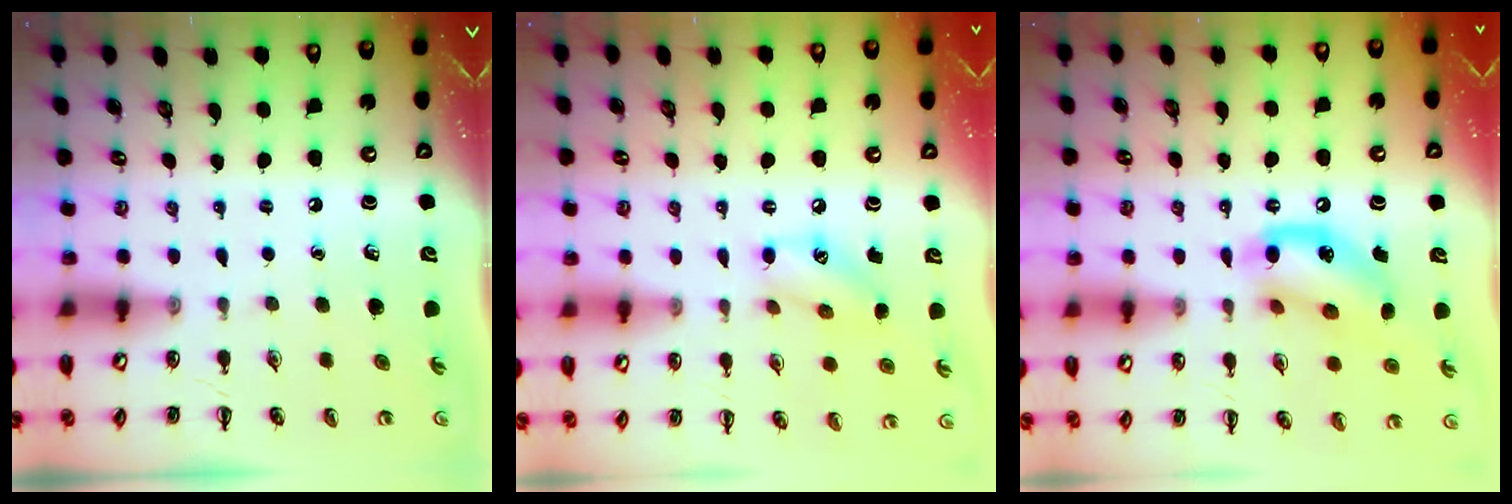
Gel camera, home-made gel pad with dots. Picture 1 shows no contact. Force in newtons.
{"total": 9.6, "press": 9.6, "slide": 1.1}
{"total": 13.6, "press": 13.3, "slide": 2.7}